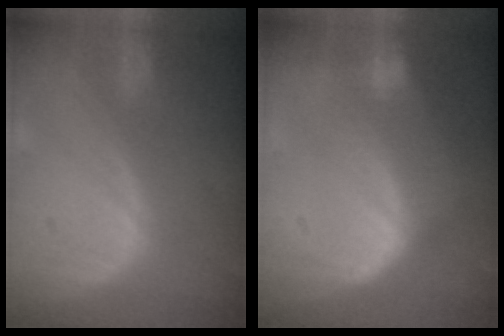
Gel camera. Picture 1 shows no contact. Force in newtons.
{"total": 7.1, "press": 6.5, "slide": 2.8}